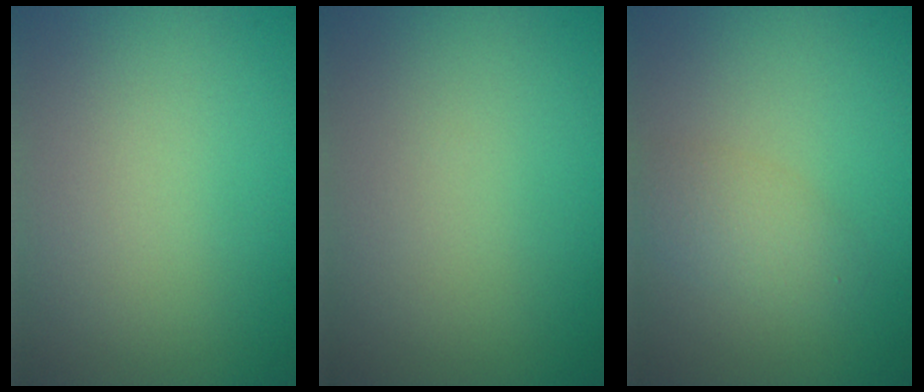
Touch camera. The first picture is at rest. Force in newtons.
{"total": 0.0}
{"total": 2.3, "press": 2.3, "slide": 0.1}